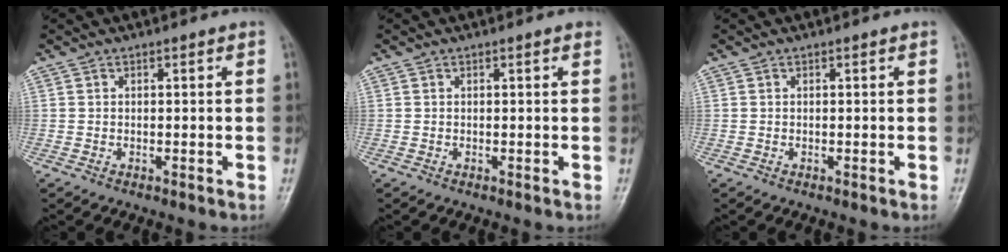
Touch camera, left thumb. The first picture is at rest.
{"total": 0.5, "force": [0.4, 0.1, 0.4], "torque": [-0.006, 0.001, 0.001]}
{"total": 0.0}